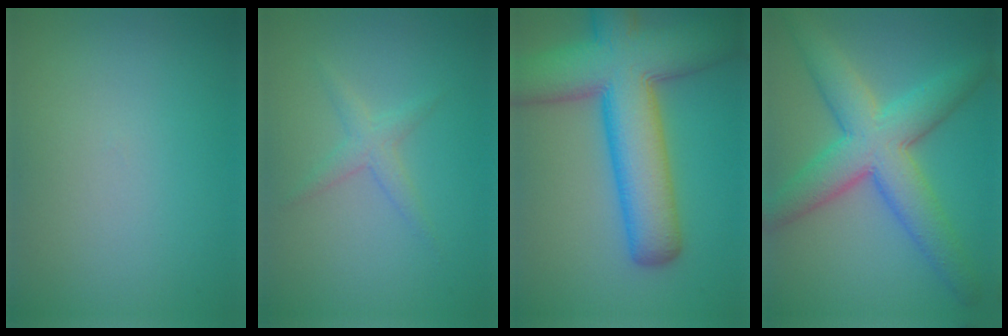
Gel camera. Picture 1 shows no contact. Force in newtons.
{"total": 1.6, "press": 1.6, "slide": 0.1}
{"total": 11.8, "press": 11.8, "slide": 0.6}
{"total": 7.7, "press": 7.7, "slide": 0.2}